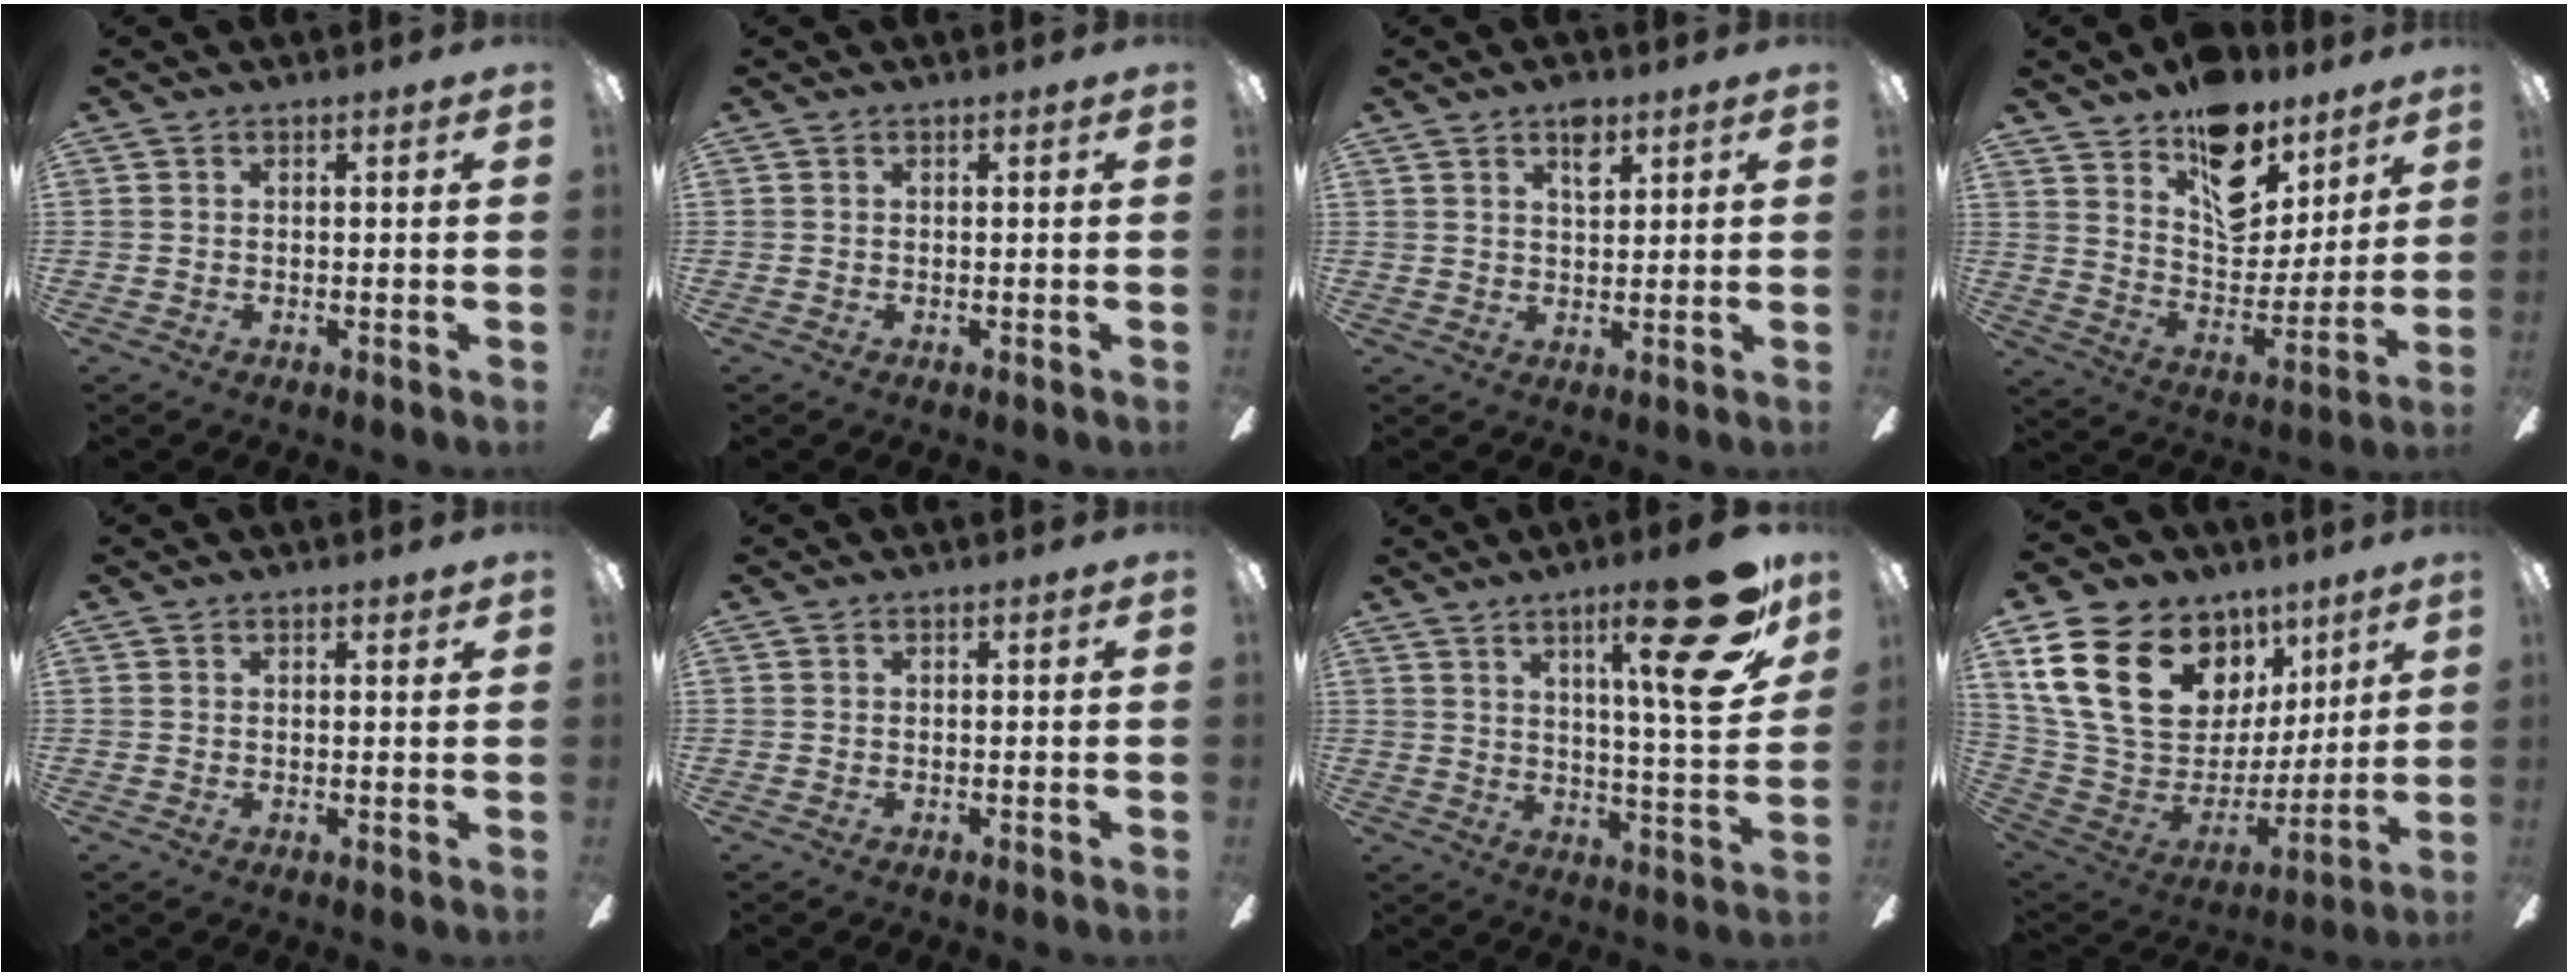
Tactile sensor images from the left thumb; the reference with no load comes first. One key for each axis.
{"total": 0.0}
{"total": 5.2, "fx": 3.3, "fy": 2.6, "fz": 3.0, "tx": -0.032, "ty": -0.012, "tz": 0.055}
{"total": 17.1, "fx": 12.4, "fy": 9.2, "fz": 7.5, "tx": -0.106, "ty": -0.084, "tz": 0.221}
{"total": 1.2, "fx": 1.0, "fy": 0.3, "fz": 0.6, "tx": -0.007, "ty": -0.002, "tz": 0.017}
{"total": 0.0}
{"total": 21.6, "fx": 11.9, "fy": 4.7, "fz": 17.4, "tx": -0.240, "ty": -0.070, "tz": 0.171}
{"total": 24.7, "fx": 11.2, "fy": 16.9, "fz": 14.0, "tx": -0.271, "ty": -0.037, "tz": 0.222}